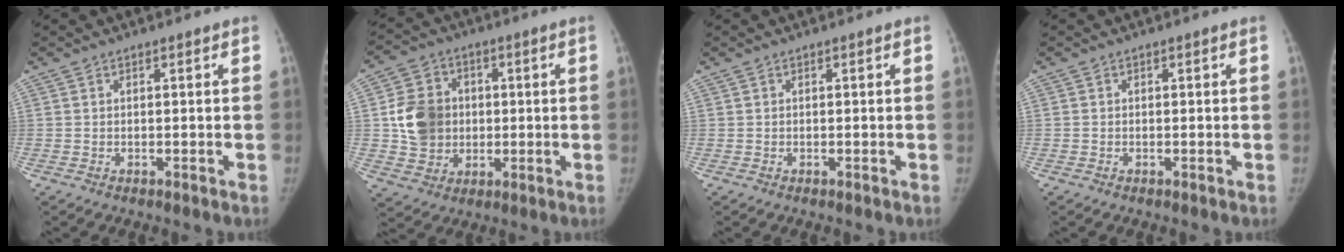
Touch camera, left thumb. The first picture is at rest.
{"total": 11.5, "force": [0.5, 9.9, 5.7], "torque": [-0.075, 0.005, 0.012]}
{"total": 0.0}
{"total": 0.0}